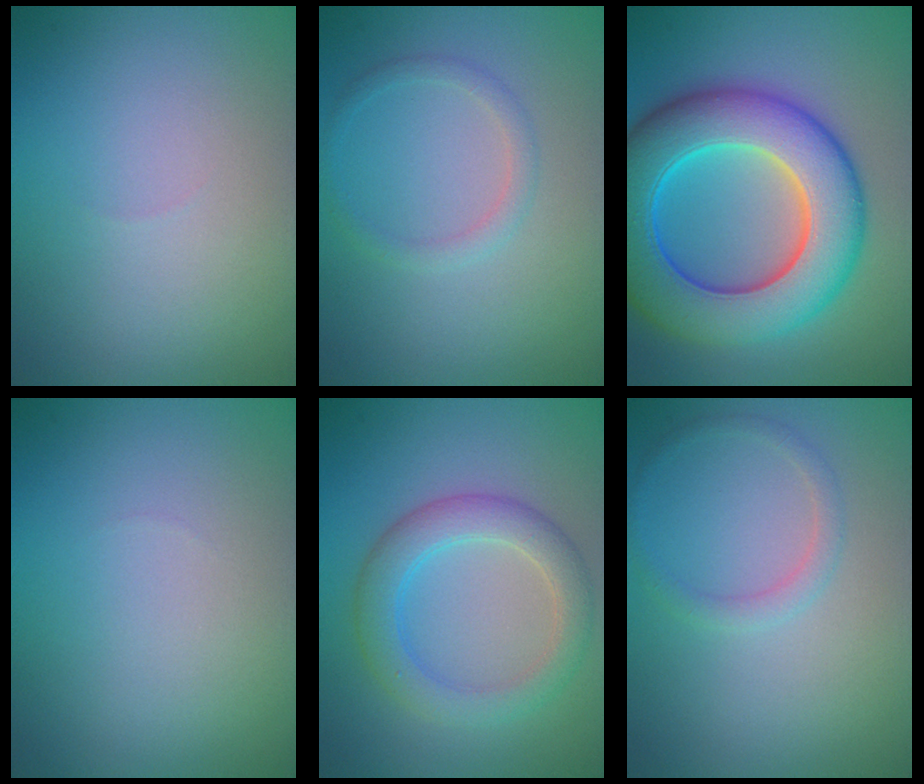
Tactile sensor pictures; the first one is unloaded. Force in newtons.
{"total": 1.5, "press": 1.5, "slide": 0.1}
{"total": 11.9, "press": 11.9, "slide": 0.0}
{"total": 0.0}
{"total": 4.1, "press": 4.1, "slide": 0.3}
{"total": 1.3, "press": 1.3, "slide": 0.1}